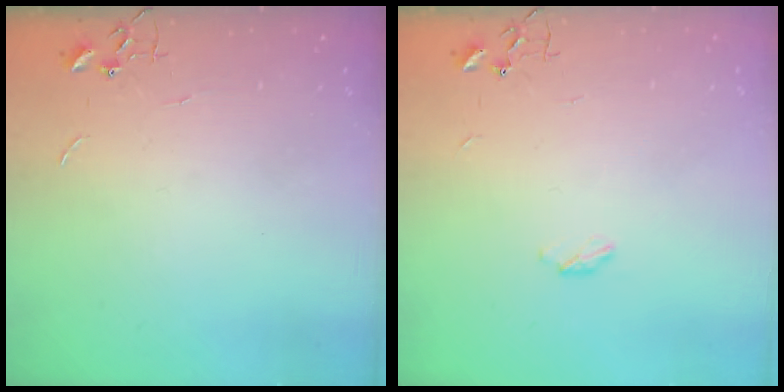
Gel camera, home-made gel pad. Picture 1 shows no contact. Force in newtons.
{"total": 3.6, "press": 3.6, "slide": 0.6}